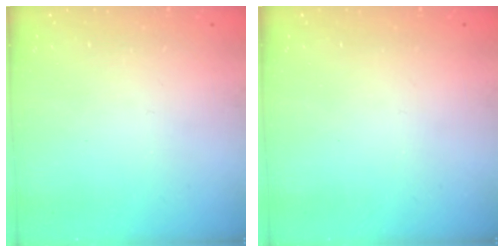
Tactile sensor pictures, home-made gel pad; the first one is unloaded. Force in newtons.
{"total": 0.0}